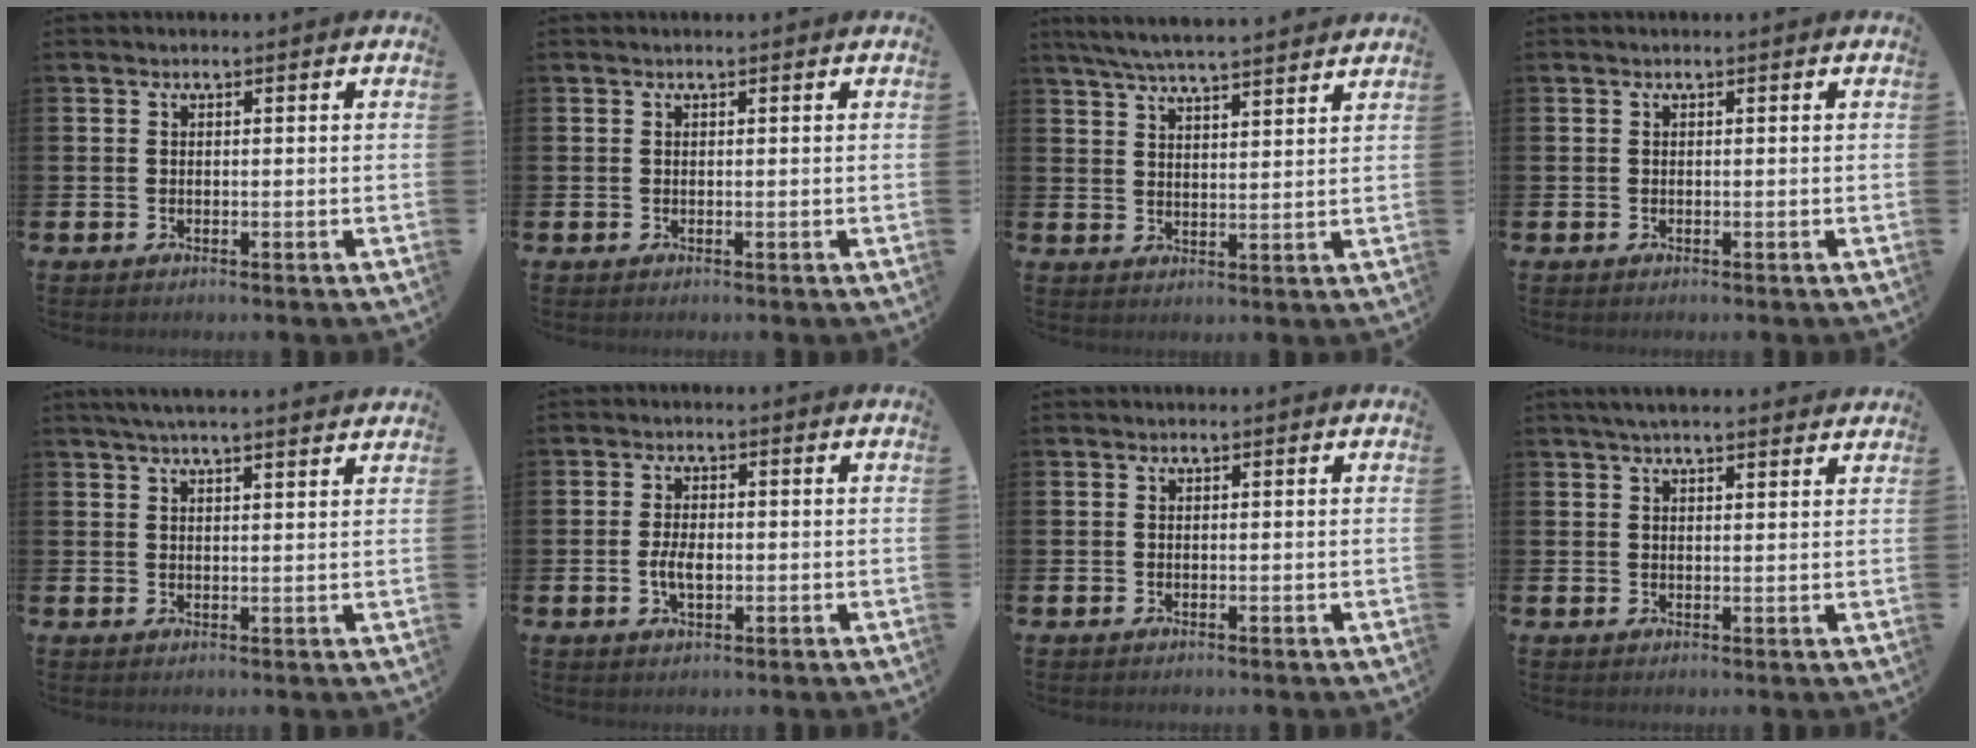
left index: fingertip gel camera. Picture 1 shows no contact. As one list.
[{"total": 0.0}, {"total": 6.0, "force": [5.8, 0.2, 1.6], "torque": [-0.049, -0.029, 0.103]}, {"total": 0.0}, {"total": 3.5, "force": [3.3, -0.1, 1.2], "torque": [-0.025, -0.009, 0.059]}, {"total": 3.2, "force": [-0.4, 1.7, 2.7], "torque": [-0.036, -0.002, -0.010]}, {"total": 0.0}, {"total": 3.2, "force": [2.9, 0.5, 1.3], "torque": [-0.031, -0.002, 0.052]}]